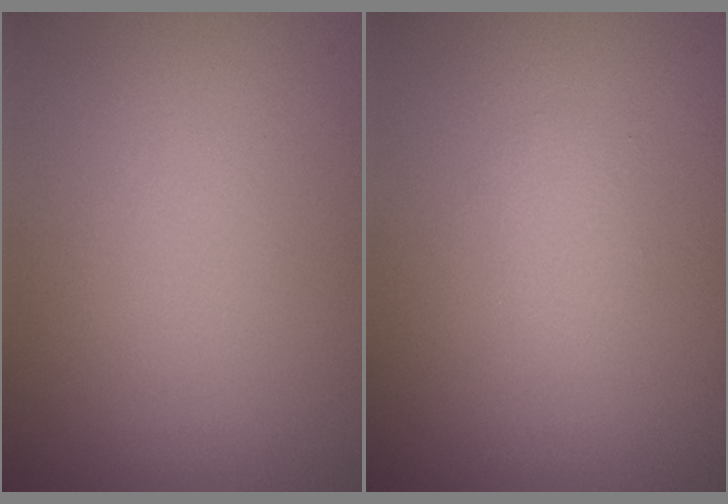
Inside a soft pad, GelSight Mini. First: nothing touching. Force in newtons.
{"total": 0.9, "press": 0.9, "slide": 0.0}